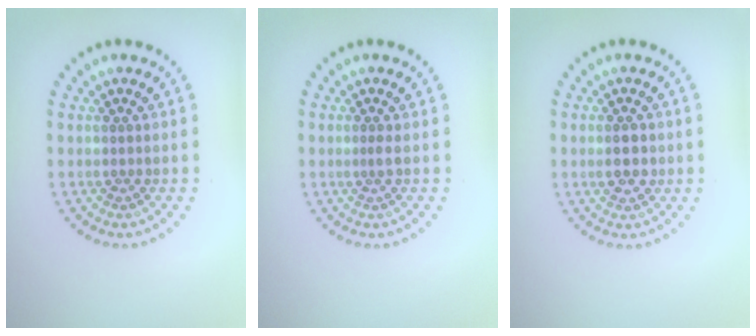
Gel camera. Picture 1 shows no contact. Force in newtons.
{"total": 0.7, "press": 0.5, "slide": 0.5}
{"total": 2.6, "press": 2.6, "slide": 0.2}